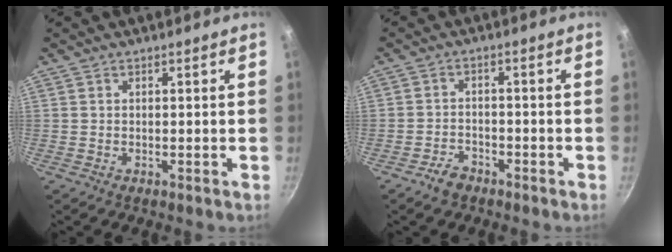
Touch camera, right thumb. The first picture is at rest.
{"total": 3.7, "force": [-2.8, 2.1, 1.3], "torque": [-0.018, 0.030, -0.045]}